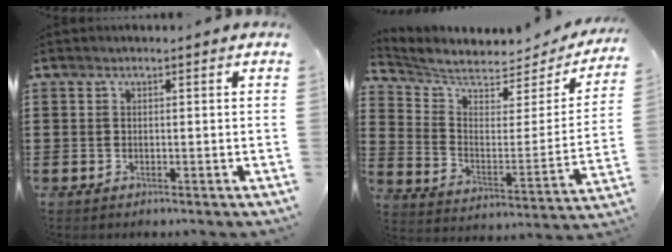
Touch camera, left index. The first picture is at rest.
{"total": 4.4, "force": [4.2, 0.8, 1.3], "torque": [-0.053, -0.047, 0.066]}